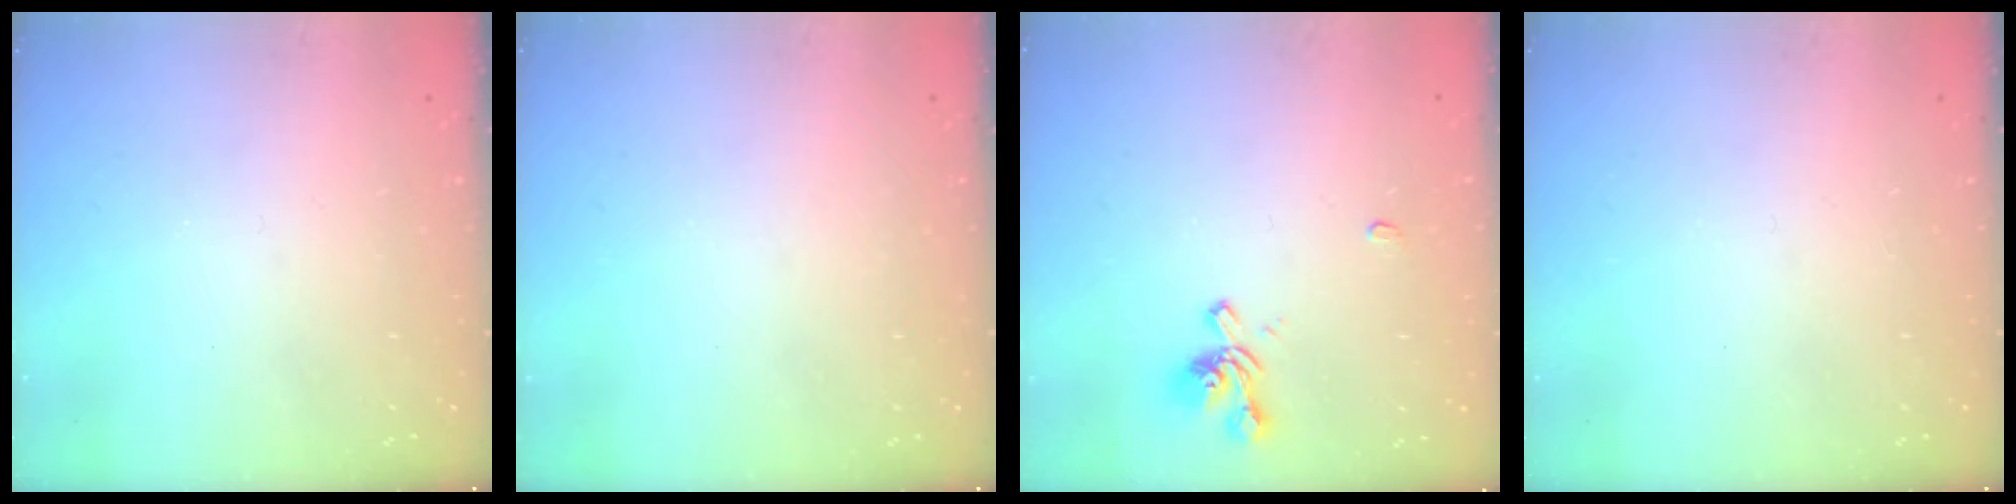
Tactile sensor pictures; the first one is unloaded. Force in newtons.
{"total": 0.0}
{"total": 1.8, "press": 1.4, "slide": 1.1}
{"total": 0.0}